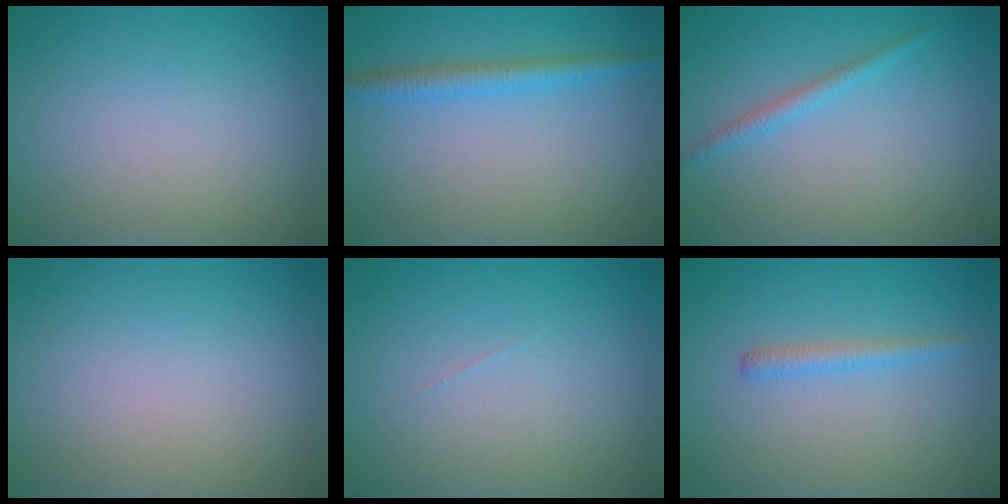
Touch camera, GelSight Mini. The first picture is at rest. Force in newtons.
{"total": 2.4, "press": 2.4, "slide": 0.1}
{"total": 1.3, "press": 1.3, "slide": 0.1}
{"total": 0.0}
{"total": 0.0}
{"total": 1.3, "press": 1.3, "slide": 0.1}